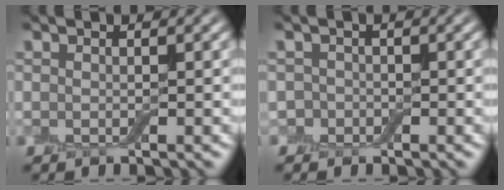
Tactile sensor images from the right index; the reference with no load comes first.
{"total": 1.2, "force": [-0.5, 1.0, -0.1], "torque": [0.012, 0.003, -0.015]}